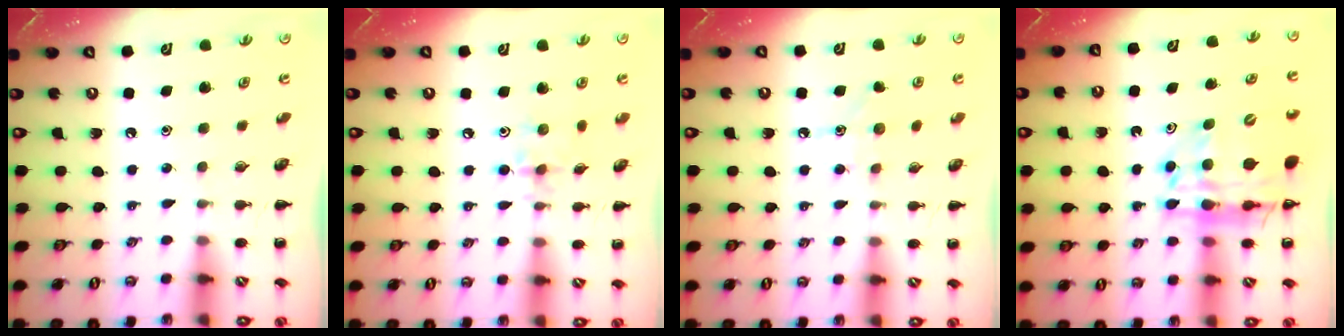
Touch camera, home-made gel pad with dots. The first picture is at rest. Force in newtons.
{"total": 3.8, "press": 3.7, "slide": 0.4}
{"total": 5.0, "press": 4.8, "slide": 1.5}
{"total": 16.5, "press": 15.9, "slide": 4.4}